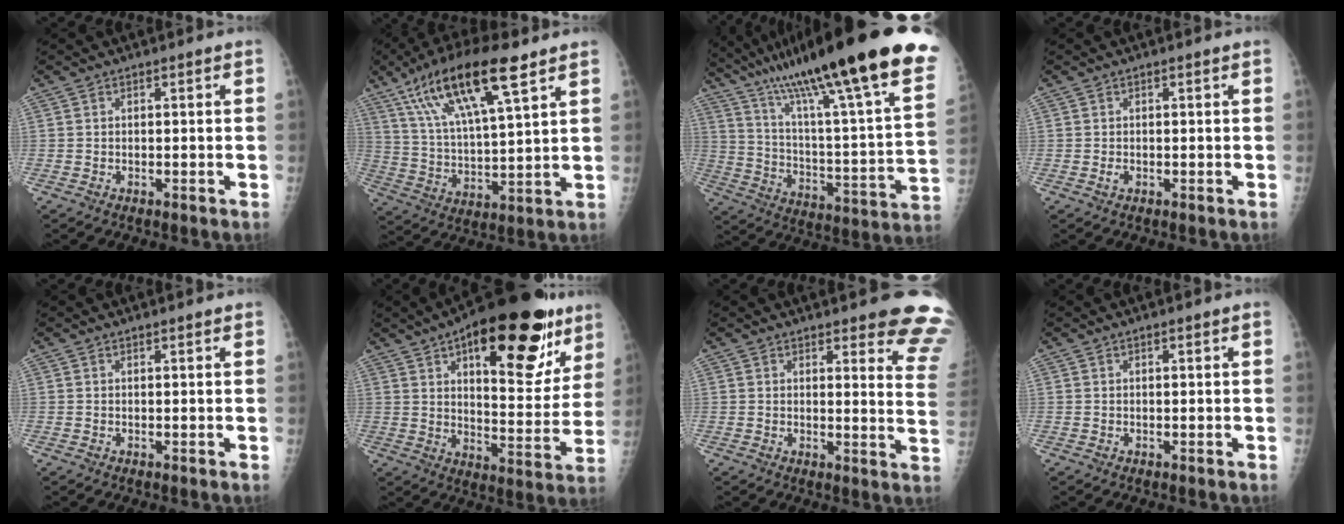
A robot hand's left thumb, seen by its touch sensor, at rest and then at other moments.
{"total": 19.3, "force": [10.9, 4.9, 15.2], "torque": [-0.273, -0.022, 0.204]}
{"total": 36.2, "force": [24.5, 4.7, 26.2], "torque": [-0.358, -0.058, 0.378]}
{"total": 0.8, "force": [-0.1, 0.5, 0.6], "torque": [-0.009, -0.001, 0.000]}
{"total": 1.0, "force": [0.9, 0.1, 0.4], "torque": [-0.002, 0.001, 0.014]}
{"total": 27.6, "force": [14.5, 11.3, 20.6], "torque": [-0.252, -0.032, 0.212]}
{"total": 12.5, "force": [10.6, 2.6, 6.0], "torque": [-0.028, -0.081, 0.097]}
{"total": 0.8, "force": [0.5, 0.2, 0.6], "torque": [-0.008, 0.000, 0.008]}